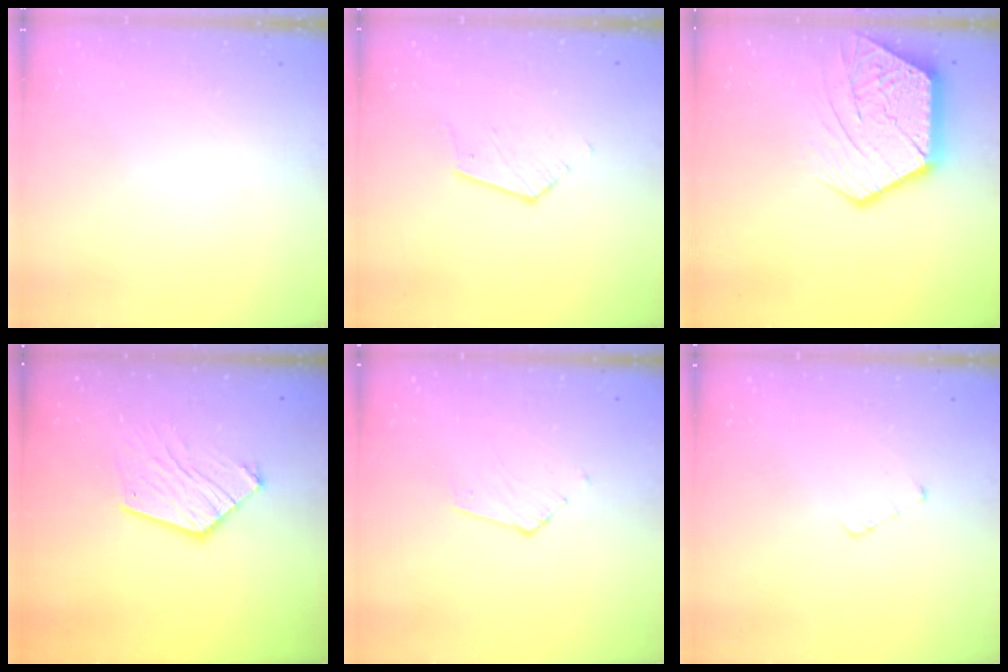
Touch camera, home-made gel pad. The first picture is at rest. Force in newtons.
{"total": 3.9, "press": 3.9, "slide": 0.4}
{"total": 18.1, "press": 18.1, "slide": 1.5}
{"total": 12.7, "press": 12.7, "slide": 1.2}
{"total": 2.9, "press": 2.9, "slide": 0.2}
{"total": 2.7, "press": 2.7, "slide": 0.3}